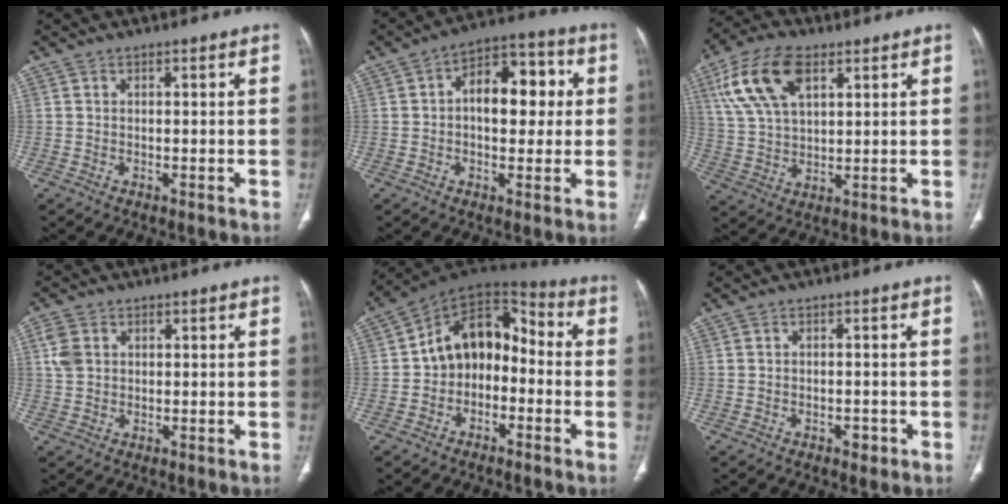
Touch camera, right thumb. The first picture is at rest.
{"total": 12.3, "force": [1.2, 7.3, 9.8], "torque": [-0.110, 0.028, 0.012]}
{"total": 14.0, "force": [6.2, 7.3, 10.3], "torque": [-0.199, -0.002, 0.119]}
{"total": 4.0, "force": [1.0, 3.1, 2.2], "torque": [-0.048, 0.003, 0.021]}
{"total": 13.2, "force": [-1.7, 9.7, 8.7], "torque": [-0.094, 0.059, -0.047]}
{"total": 2.0, "force": [-1.0, 1.3, 1.1], "torque": [-0.010, 0.005, -0.012]}